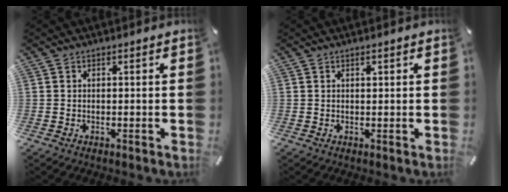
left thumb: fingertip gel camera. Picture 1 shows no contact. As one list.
[{"total": 0.6, "force": [0.3, 0.3, 0.4], "torque": [-0.001, -0.003, 0.004]}]